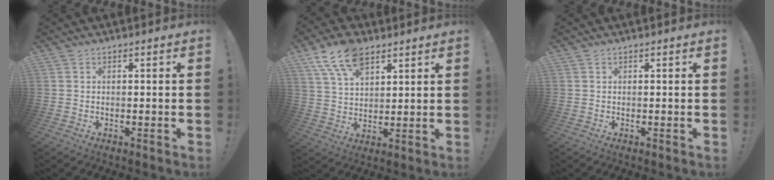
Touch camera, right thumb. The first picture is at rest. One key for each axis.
{"total": 12.3, "fx": 7.6, "fy": 6.6, "fz": 7.1, "tx": -0.133, "ty": -0.025, "tz": 0.145}
{"total": 0.0}